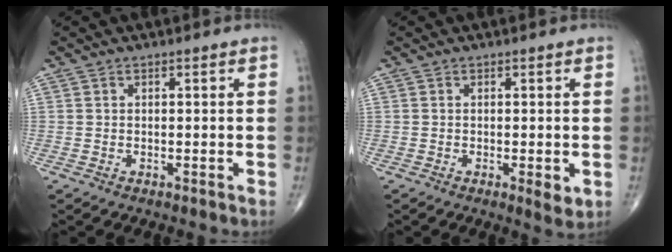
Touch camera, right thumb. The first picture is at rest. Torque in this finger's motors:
{"motor_torque": [0.36, 0.67, -0.02, 0.03, 0.10]}